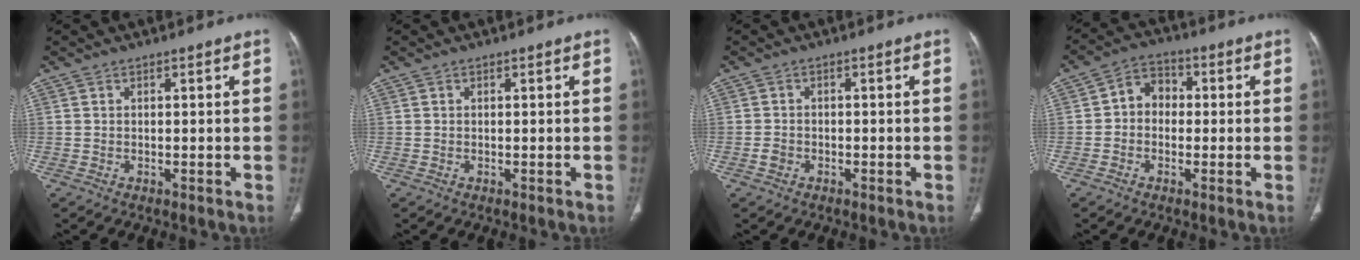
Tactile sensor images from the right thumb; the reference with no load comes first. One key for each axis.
{"total": 0.0}
{"total": 1.5, "fx": -0.9, "fy": 1.2, "fz": 0.5, "tx": -0.009, "ty": 0.007, "tz": -0.017}
{"total": 5.8, "fx": -0.3, "fy": 4.8, "fz": 3.2, "tx": -0.028, "ty": 0.023, "tz": -0.019}